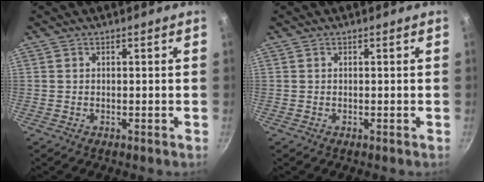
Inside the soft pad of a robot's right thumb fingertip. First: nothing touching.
{"total": 0.0}